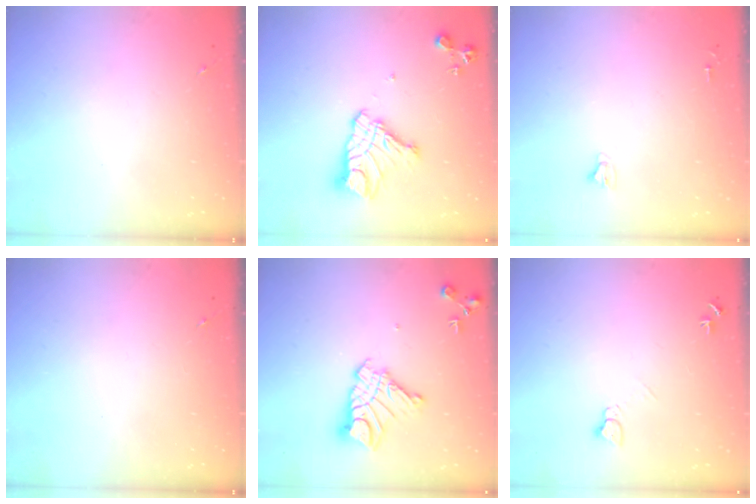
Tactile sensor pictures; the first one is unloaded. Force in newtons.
{"total": 14.4, "press": 14.3, "slide": 1.3}
{"total": 2.0, "press": 2.0, "slide": 0.2}
{"total": 0.0}
{"total": 14.2, "press": 14.2, "slide": 1.3}
{"total": 5.1, "press": 5.1, "slide": 0.6}